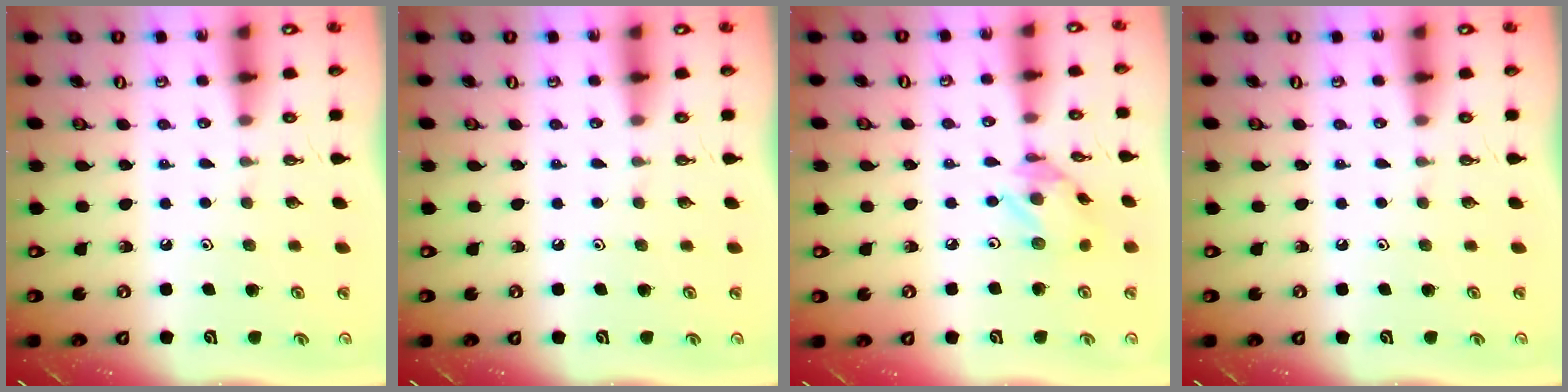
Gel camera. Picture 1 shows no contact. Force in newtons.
{"total": 0.0}
{"total": 6.7, "press": 6.6, "slide": 0.5}
{"total": 0.0}